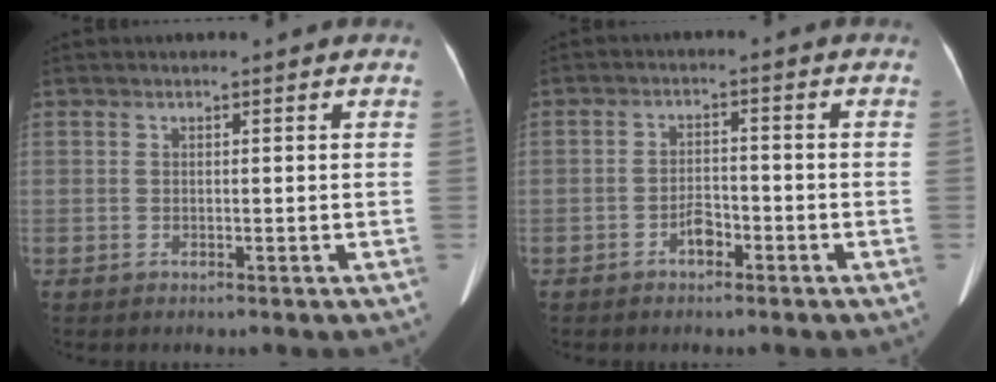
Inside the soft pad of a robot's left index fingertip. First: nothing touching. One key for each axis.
{"total": 3.0, "fx": -1.9, "fy": 1.4, "fz": 1.9, "tx": -0.035, "ty": 0.006, "tz": -0.035}